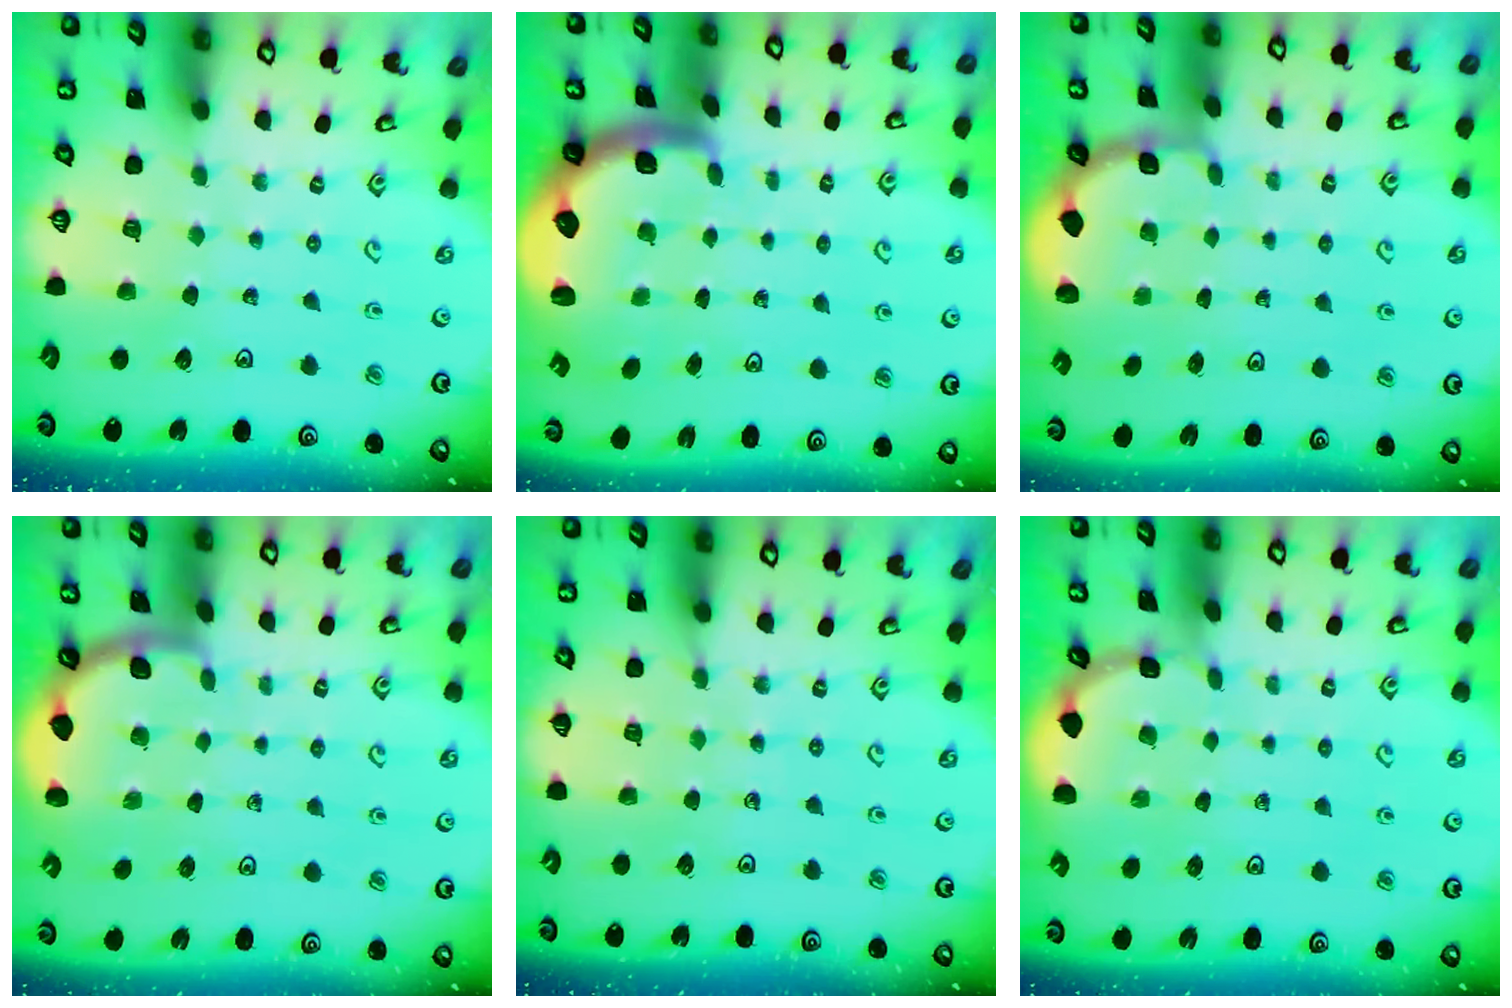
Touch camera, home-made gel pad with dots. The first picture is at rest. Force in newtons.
{"total": 2.9, "press": 2.6, "slide": 1.4}
{"total": 1.8, "press": 1.7, "slide": 0.7}
{"total": 1.8, "press": 1.7, "slide": 0.0}
{"total": 5.1, "press": 5.0, "slide": 0.9}
{"total": 2.4, "press": 2.4, "slide": 0.3}